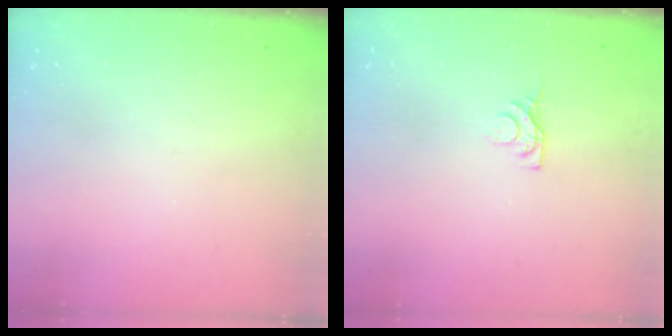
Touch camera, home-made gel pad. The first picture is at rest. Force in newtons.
{"total": 4.6, "press": 4.6, "slide": 0.8}